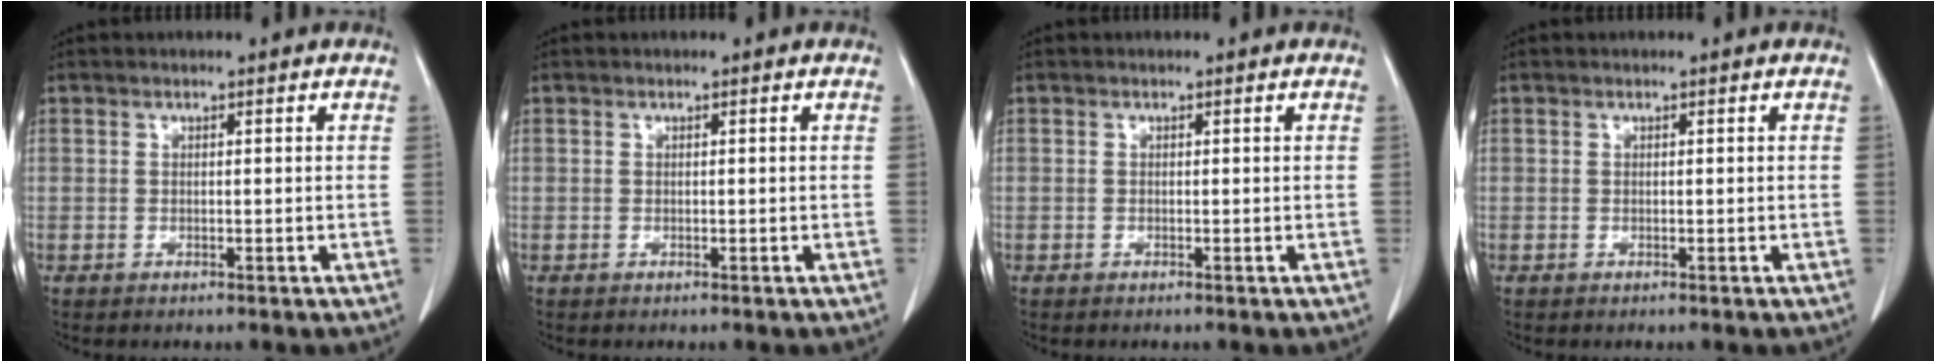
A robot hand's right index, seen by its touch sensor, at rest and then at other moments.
{"total": 0.0}
{"total": 0.0}
{"total": 0.0}